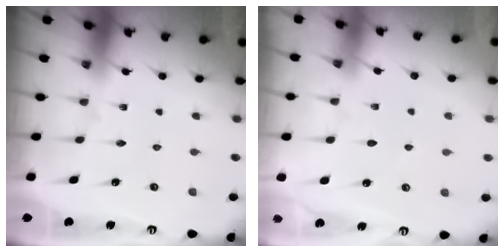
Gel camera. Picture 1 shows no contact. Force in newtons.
{"total": 3.0, "press": 2.9, "slide": 0.4}